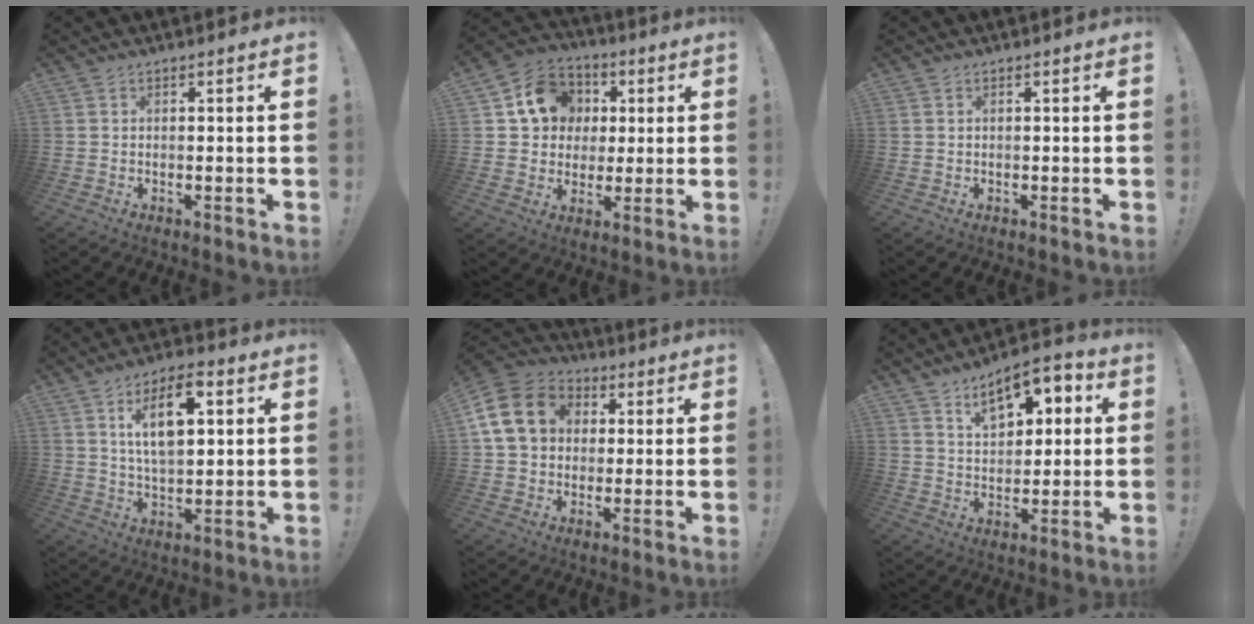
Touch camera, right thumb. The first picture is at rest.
{"total": 13.3, "force": [3.5, 11.6, 5.4], "torque": [-0.069, -0.001, 0.074]}
{"total": 0.0}
{"total": 12.6, "force": [4.4, 6.1, 10.1], "torque": [-0.168, 0.002, 0.075]}
{"total": 15.7, "force": [3.7, 13.0, 7.9], "torque": [-0.137, 0.010, 0.078]}
{"total": 11.9, "force": [6.3, 6.6, 7.6], "torque": [-0.110, -0.026, 0.111]}